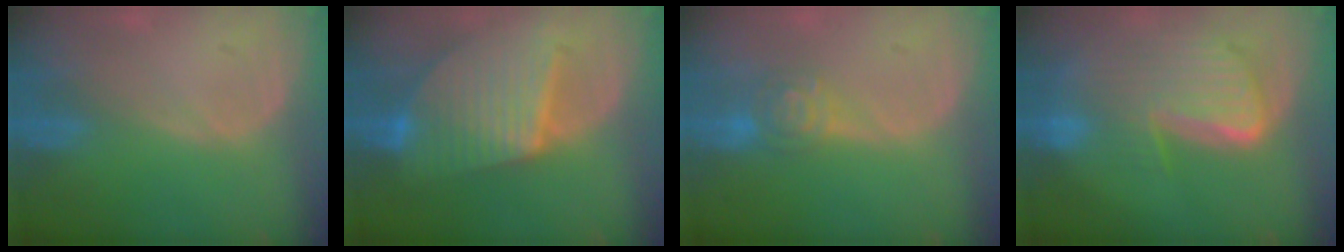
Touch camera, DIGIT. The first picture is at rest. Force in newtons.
{"total": 9.7, "press": 9.6, "slide": 0.6}
{"total": 4.7, "press": 4.2, "slide": 2.2}
{"total": 9.9, "press": 8.4, "slide": 5.1}